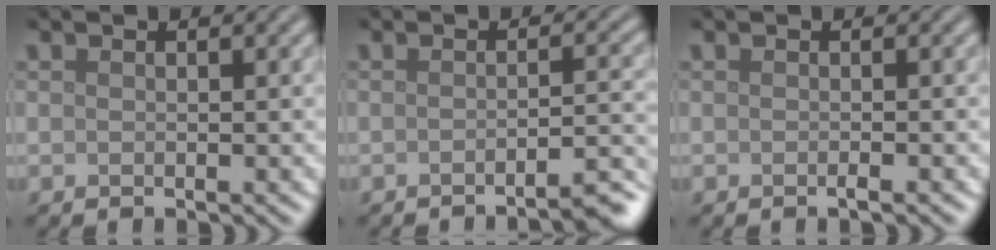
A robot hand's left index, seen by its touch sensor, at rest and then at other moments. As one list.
[{"total": 3.4, "force": [-2.5, 0.5, 2.2], "torque": [-0.017, 0.009, -0.043]}, {"total": 0.7, "force": [-0.4, 0.0, 0.6], "torque": [-0.008, -0.001, -0.008]}]